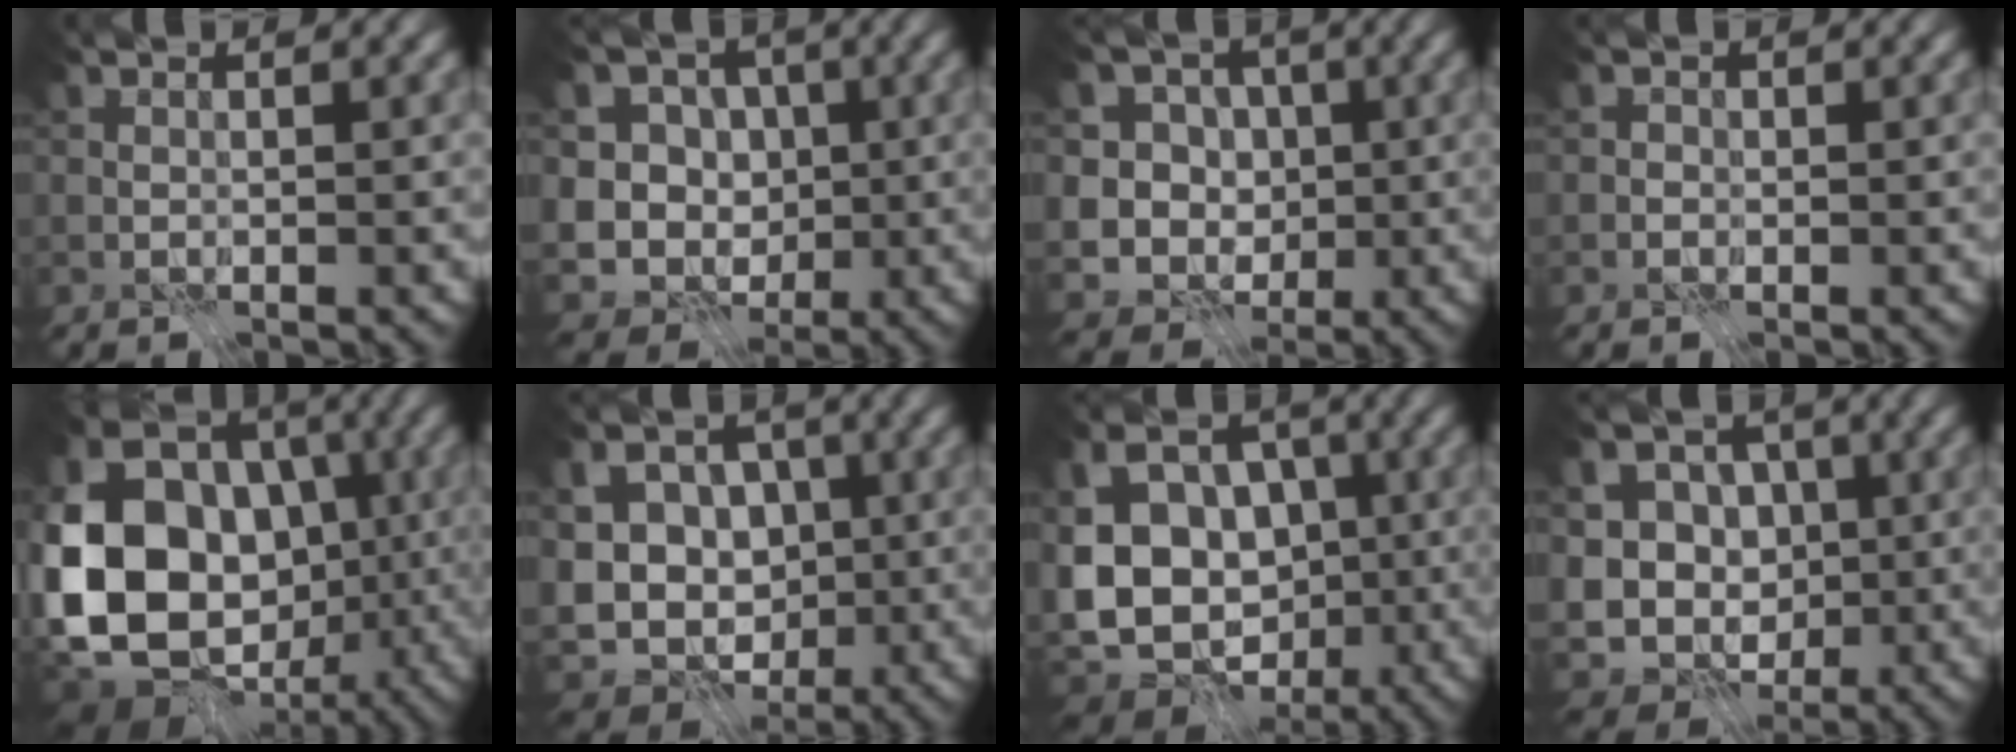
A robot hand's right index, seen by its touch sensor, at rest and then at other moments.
{"total": 11.8, "force": [-0.4, 10.6, 5.1], "torque": [-0.097, 0.027, -0.041]}
{"total": 8.9, "force": [-0.4, 8.1, 3.5], "torque": [-0.061, 0.033, -0.052]}
{"total": 0.8, "force": [-0.4, 0.7, 0.0], "torque": [0.004, -0.001, -0.009]}
{"total": 15.4, "force": [-2.4, 12.1, 9.2], "torque": [-0.189, 0.000, -0.052]}
{"total": 12.5, "force": [-1.2, 10.1, 7.3], "torque": [-0.097, 0.029, -0.051]}
{"total": 13.2, "force": [-2.4, 9.7, 8.7], "torque": [-0.117, 0.014, -0.049]}
{"total": 12.5, "force": [-1.4, 10.7, 6.1], "torque": [-0.093, 0.017, -0.053]}